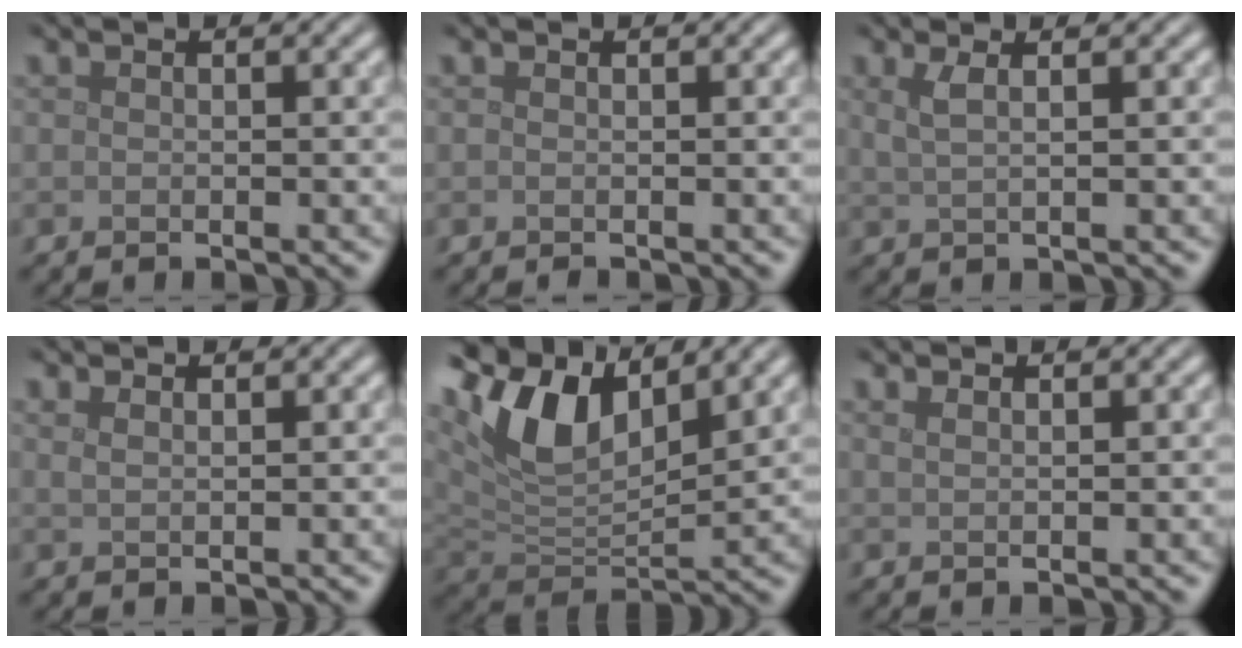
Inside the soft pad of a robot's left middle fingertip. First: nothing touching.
{"total": 0.0}
{"total": 2.1, "force": [0.9, 0.7, 1.8], "torque": [-0.026, 0.002, 0.014]}
{"total": 1.1, "force": [0.9, 0.3, 0.5], "torque": [-0.012, -0.002, 0.016]}
{"total": 9.0, "force": [4.4, 4.4, 6.5], "torque": [-0.134, 0.008, 0.078]}
{"total": 1.3, "force": [1.0, 0.5, 0.7], "torque": [-0.005, -0.002, 0.007]}